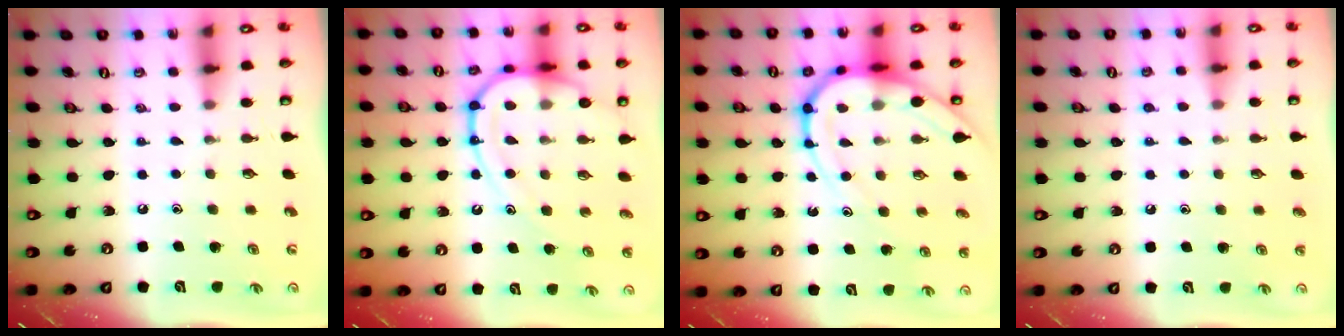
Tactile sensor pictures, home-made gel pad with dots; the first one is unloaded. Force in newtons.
{"total": 13.5, "press": 13.5, "slide": 0.8}
{"total": 12.8, "press": 12.8, "slide": 1.3}
{"total": 3.9, "press": 3.8, "slide": 0.5}